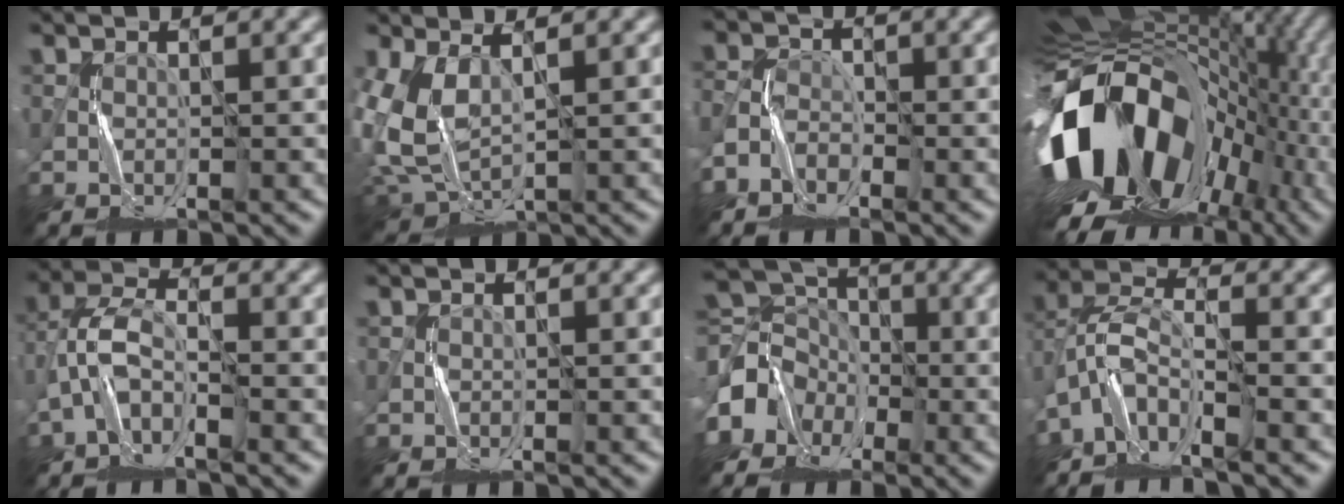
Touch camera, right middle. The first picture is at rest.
{"total": 5.5, "force": [1.1, 2.8, 4.6], "torque": [-0.121, 0.000, 0.025]}
{"total": 2.4, "force": [-2.1, 1.0, 0.4], "torque": [-0.011, 0.005, -0.051]}
{"total": 17.6, "force": [-3.3, 12.7, 11.7], "torque": [-0.220, 0.005, -0.072]}
{"total": 3.8, "force": [-2.4, 1.5, 2.5], "torque": [-0.056, 0.014, -0.054]}
{"total": 0.0}
{"total": 6.0, "force": [-2.6, 4.9, 2.4], "torque": [-0.036, 0.004, -0.062]}
{"total": 4.7, "force": [-3.7, 1.5, 2.5], "torque": [-0.051, 0.006, -0.082]}